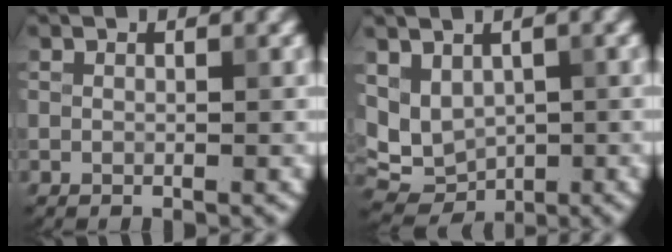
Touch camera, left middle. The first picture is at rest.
{"total": 4.6, "force": [0.9, 3.5, 2.8], "torque": [-0.050, -0.007, 0.025]}